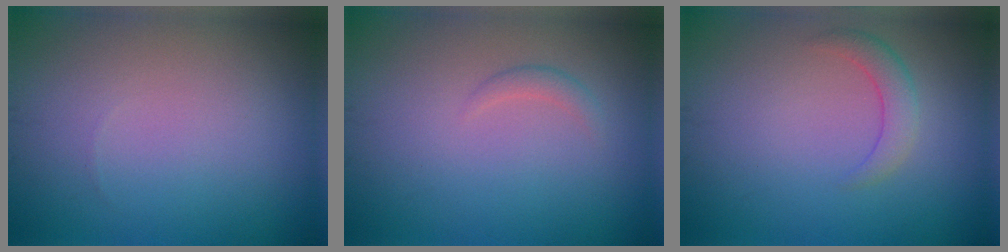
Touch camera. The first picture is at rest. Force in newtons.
{"total": 1.0, "press": 1.0, "slide": 0.0}
{"total": 2.0, "press": 2.0, "slide": 0.0}